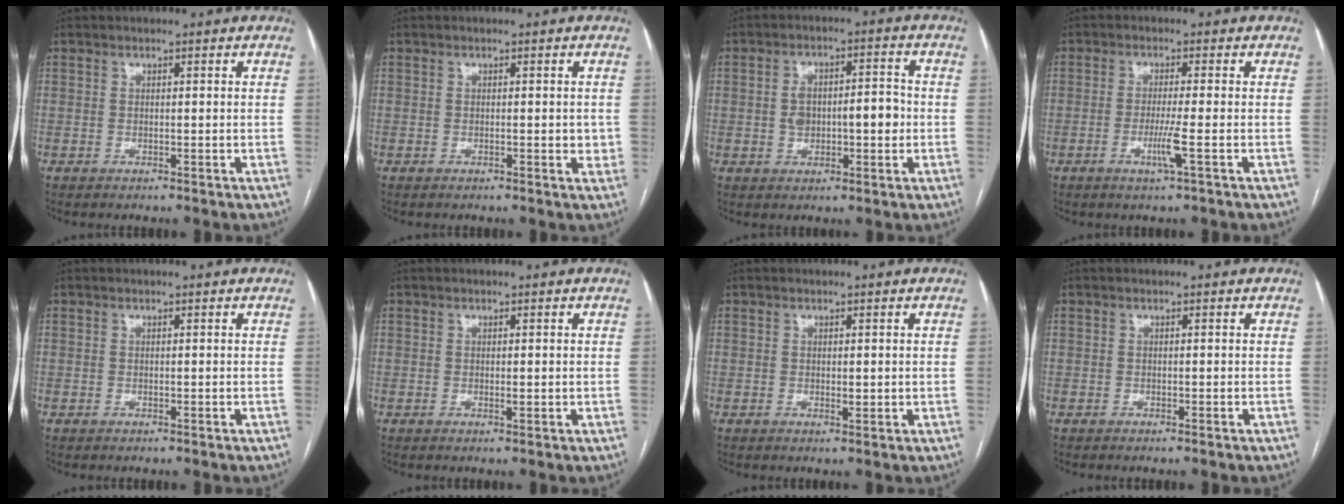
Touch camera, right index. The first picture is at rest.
{"total": 2.0, "force": [-0.1, 0.8, 1.9], "torque": [-0.022, -0.002, -0.001]}
{"total": 7.5, "force": [-0.5, 3.4, 6.7], "torque": [-0.114, 0.022, -0.004]}
{"total": 3.9, "force": [-1.4, -0.7, 3.6], "torque": [-0.073, -0.010, -0.027]}
{"total": 0.0}
{"total": 1.0, "force": [0.0, 0.2, 1.0], "torque": [-0.017, -0.003, 0.001]}
{"total": 1.3, "force": [0.1, 0.4, 1.3], "torque": [-0.019, -0.004, 0.003]}
{"total": 0.0}